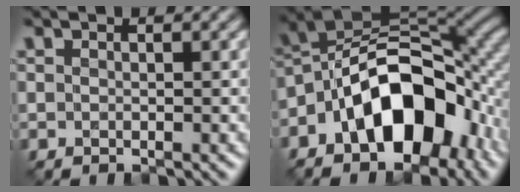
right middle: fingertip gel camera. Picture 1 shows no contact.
{"total": 11.7, "force": [-4.6, 6.7, 8.5], "torque": [-0.125, 0.014, -0.097]}